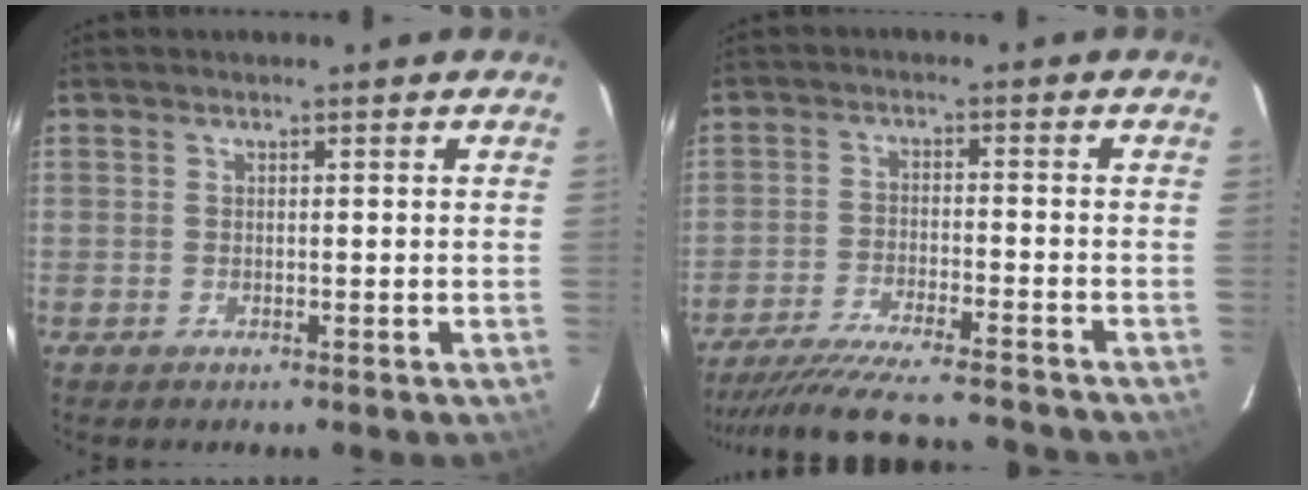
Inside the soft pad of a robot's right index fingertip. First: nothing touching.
{"total": 17.5, "force": [-15.9, 1.8, 7.0], "torque": [-0.143, -0.022, -0.247]}